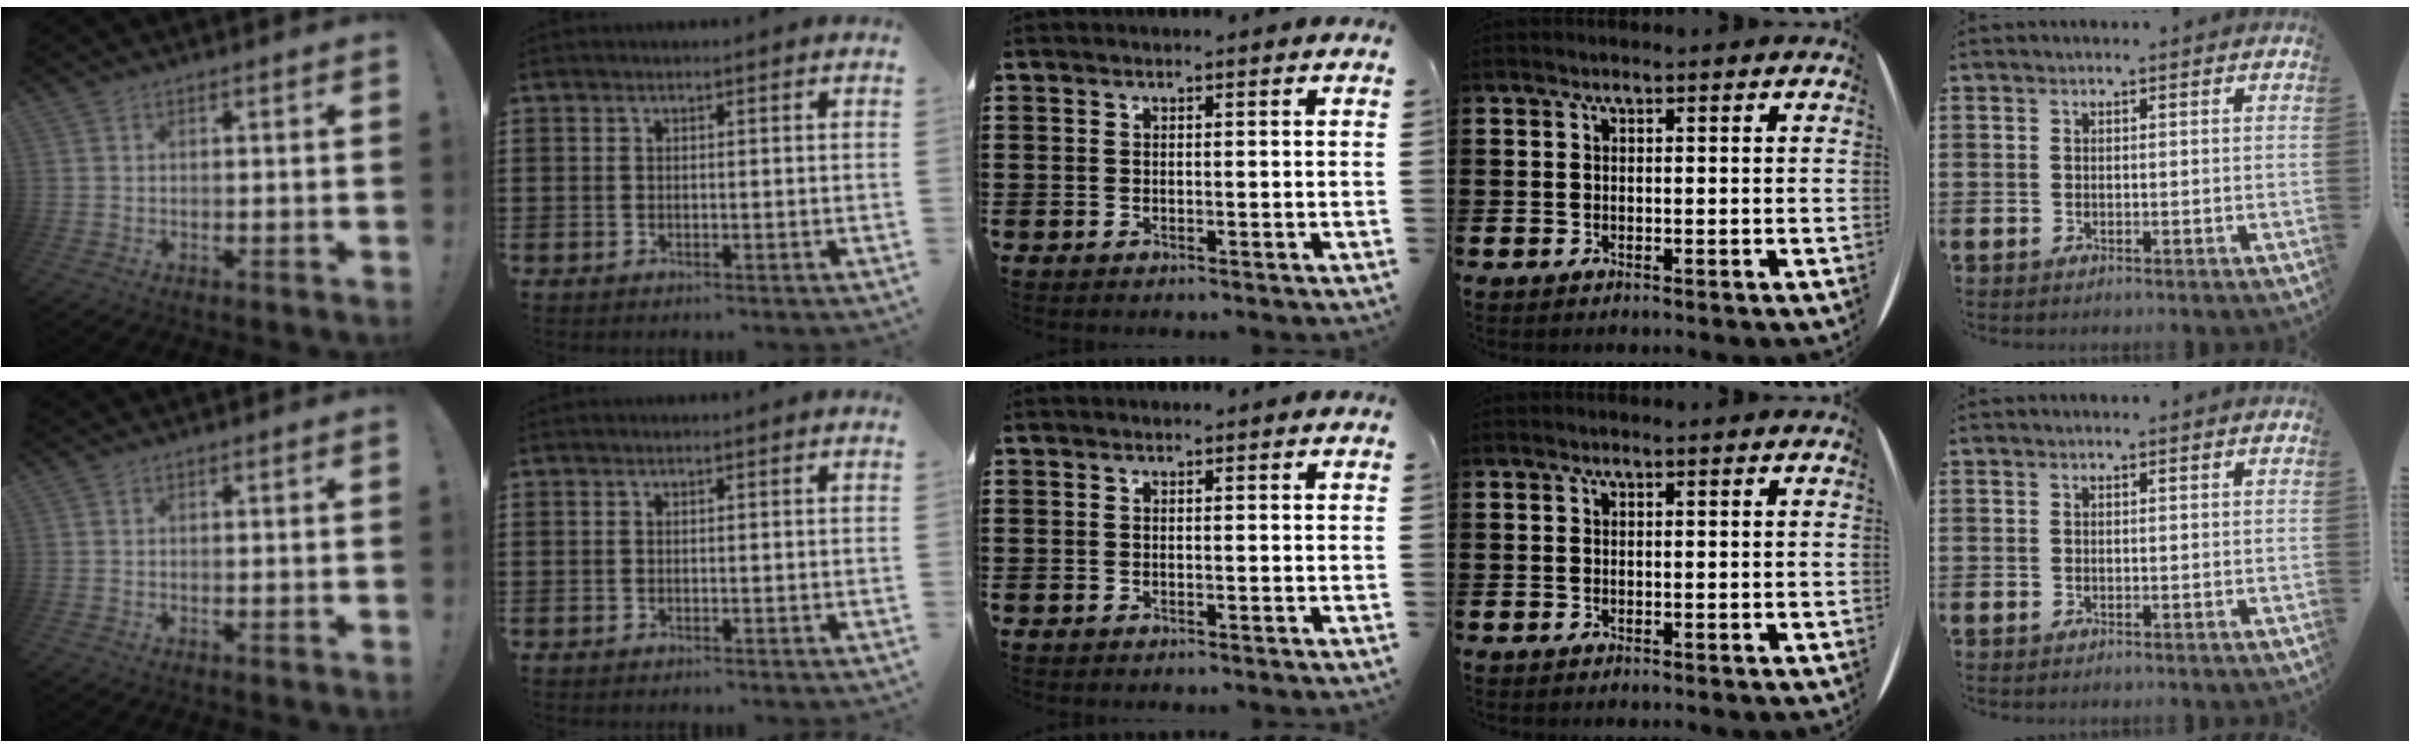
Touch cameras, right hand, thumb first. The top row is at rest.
{}